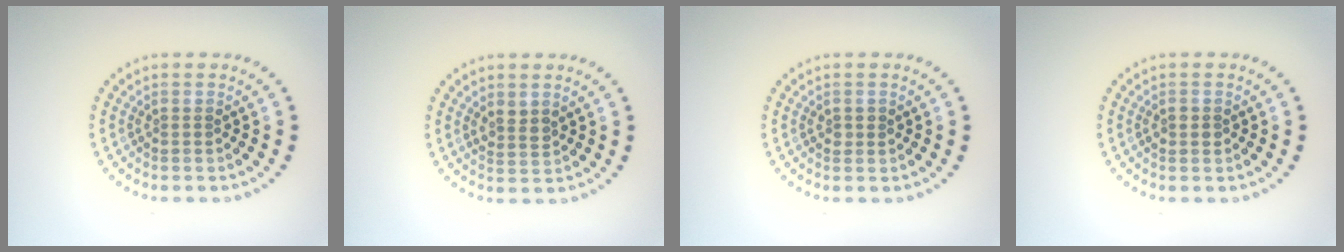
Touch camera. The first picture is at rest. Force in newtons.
{"total": 1.5, "press": 1.2, "slide": 0.8}
{"total": 0.9, "press": 0.8, "slide": 0.1}
{"total": 1.1, "press": 1.1, "slide": 0.2}